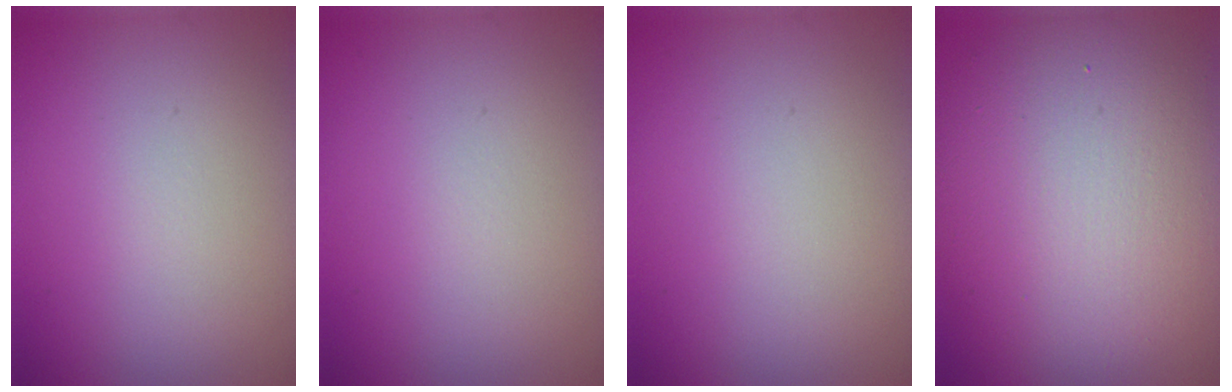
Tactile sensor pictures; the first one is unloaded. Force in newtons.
{"total": 0.0}
{"total": 0.0}
{"total": 13.4, "press": 13.4, "slide": 0.8}